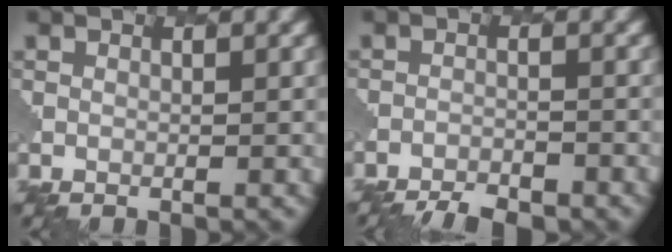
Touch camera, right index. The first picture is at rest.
{"total": 4.7, "force": [-4.5, 1.0, 1.0], "torque": [-0.021, -0.012, -0.068]}